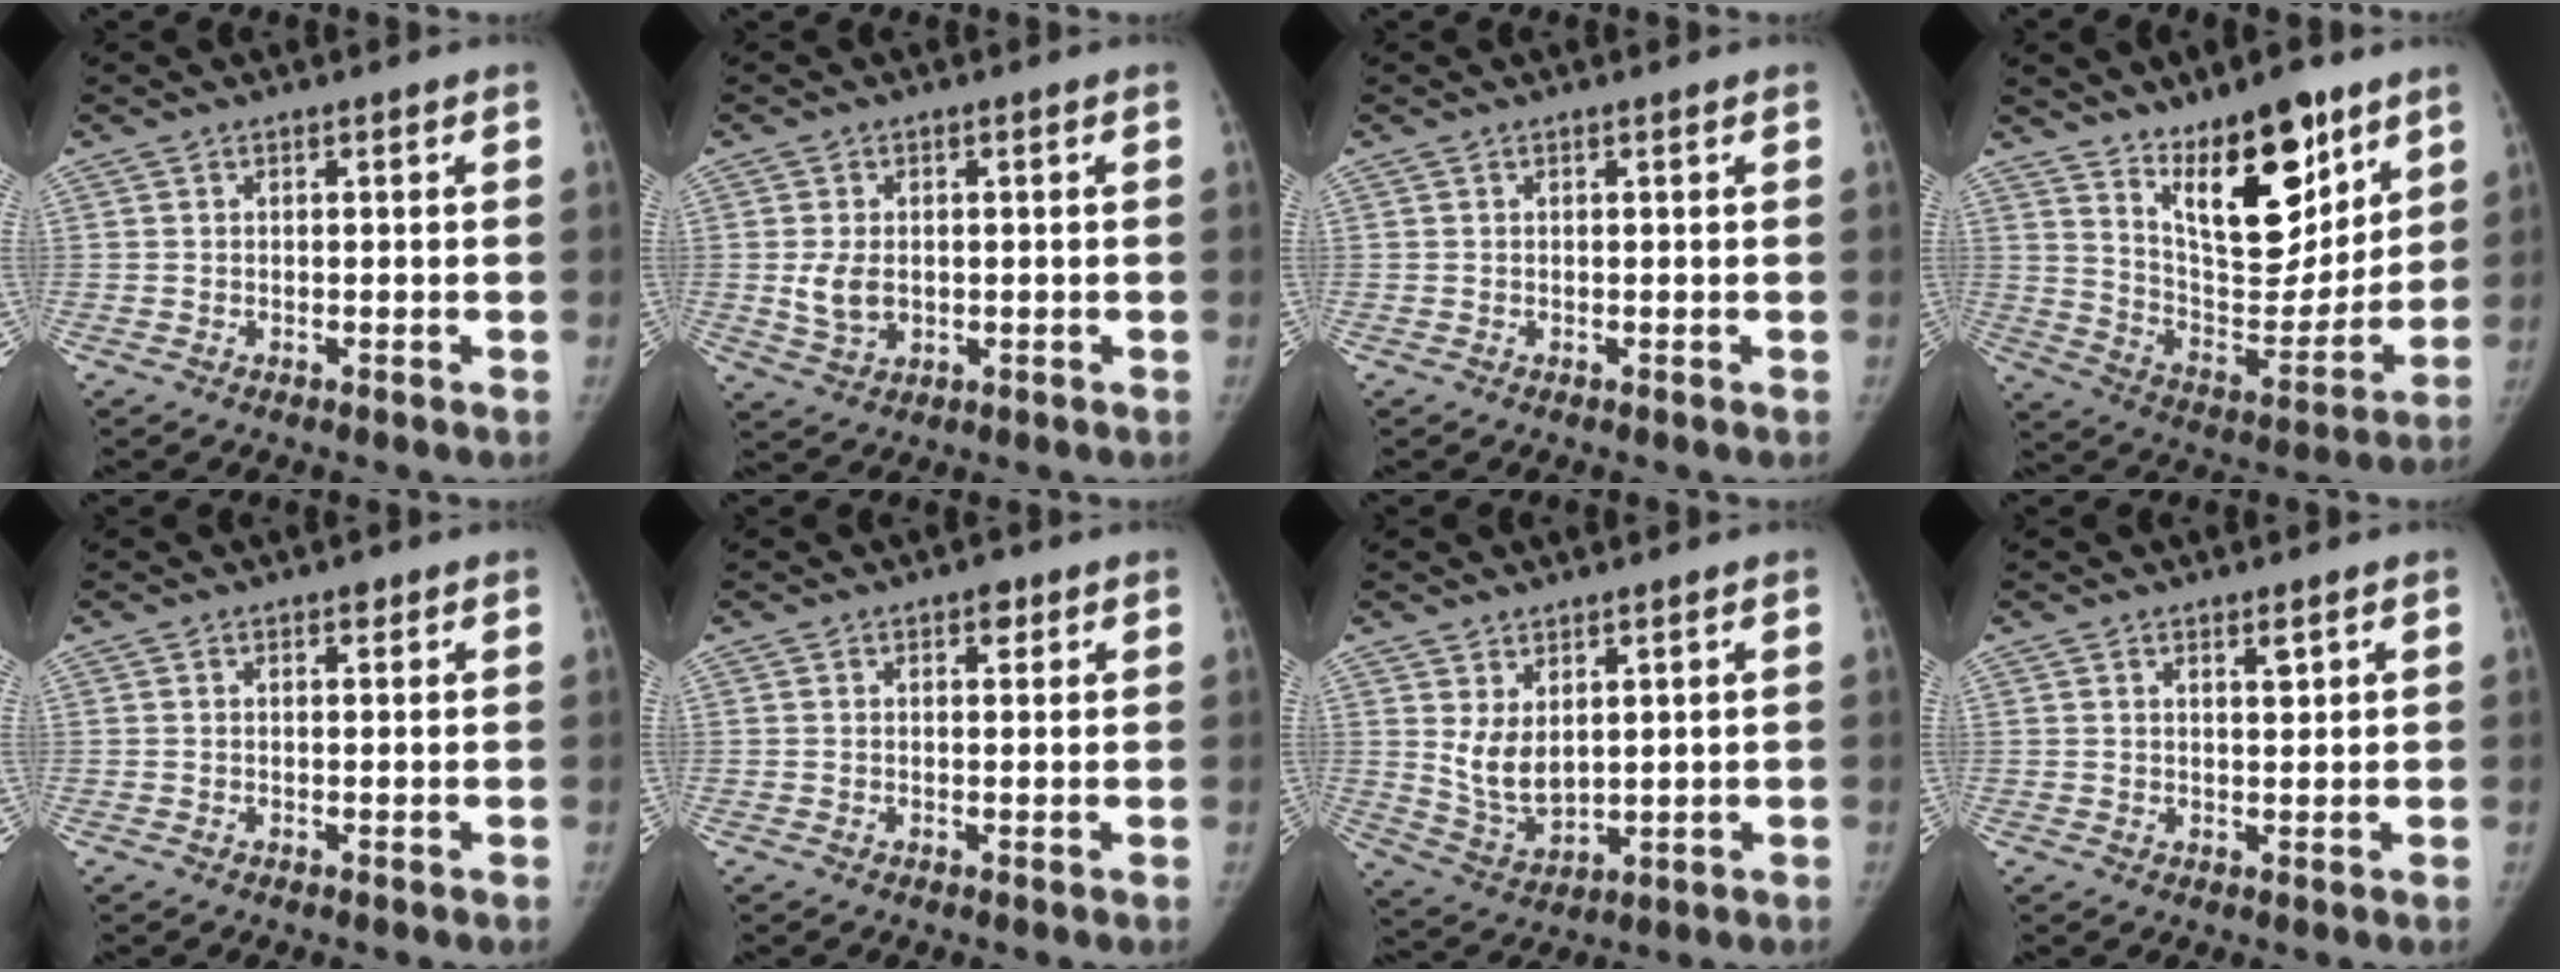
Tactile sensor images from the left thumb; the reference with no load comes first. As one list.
[{"total": 5.3, "force": [-0.1, 3.7, 3.7], "torque": [-0.064, -0.005, 0.006]}, {"total": 0.0}, {"total": 20.6, "force": [12.6, 8.7, 13.9], "torque": [-0.157, -0.092, 0.217]}, {"total": 1.1, "force": [0.7, 0.6, 0.6], "torque": [-0.003, -0.002, 0.007]}, {"total": 2.0, "force": [1.1, 1.2, 1.2], "torque": [-0.005, -0.003, 0.013]}, {"total": 7.1, "force": [2.5, 4.1, 5.3], "torque": [-0.084, -0.027, 0.065]}, {"total": 2.1, "force": [1.3, 0.7, 1.5], "torque": [-0.018, -0.010, 0.022]}]